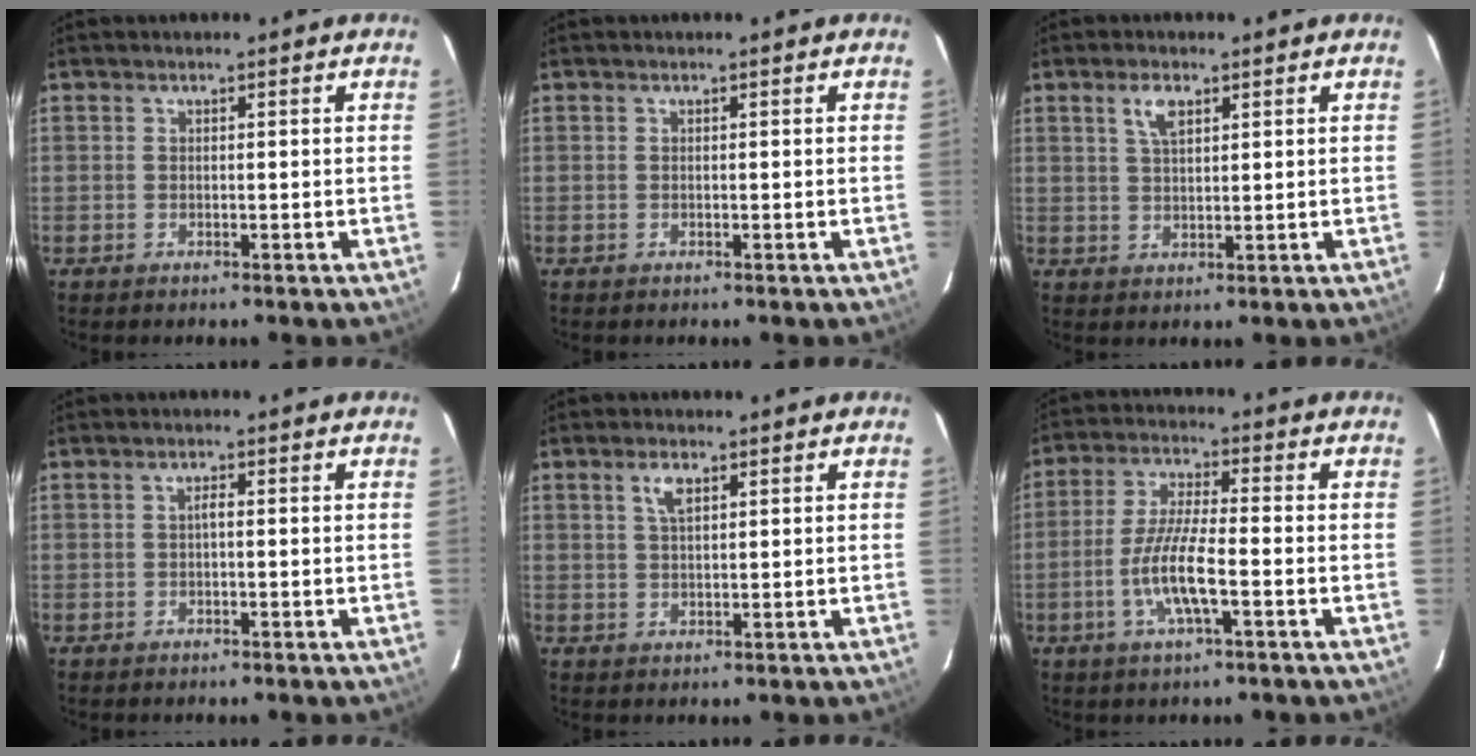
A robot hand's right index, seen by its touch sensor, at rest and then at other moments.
{"total": 0.0}
{"total": 3.9, "force": [2.0, 1.7, 2.8], "torque": [-0.053, 0.006, 0.039]}
{"total": 0.9, "force": [-0.1, 0.2, 0.9], "torque": [-0.016, 0.005, -0.003]}
{"total": 3.1, "force": [1.5, 1.3, 2.4], "torque": [-0.045, 0.005, 0.030]}
{"total": 9.3, "force": [-3.1, 1.4, 8.6], "torque": [-0.174, -0.004, -0.061]}